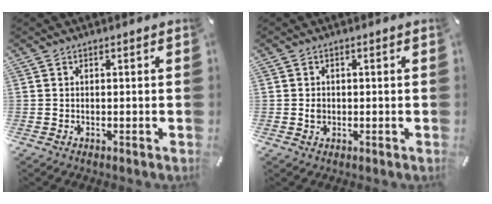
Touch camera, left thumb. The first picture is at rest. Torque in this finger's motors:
{"motor_torque": [-0.19, -0.14, 0.11, 0.07, 0.00]}